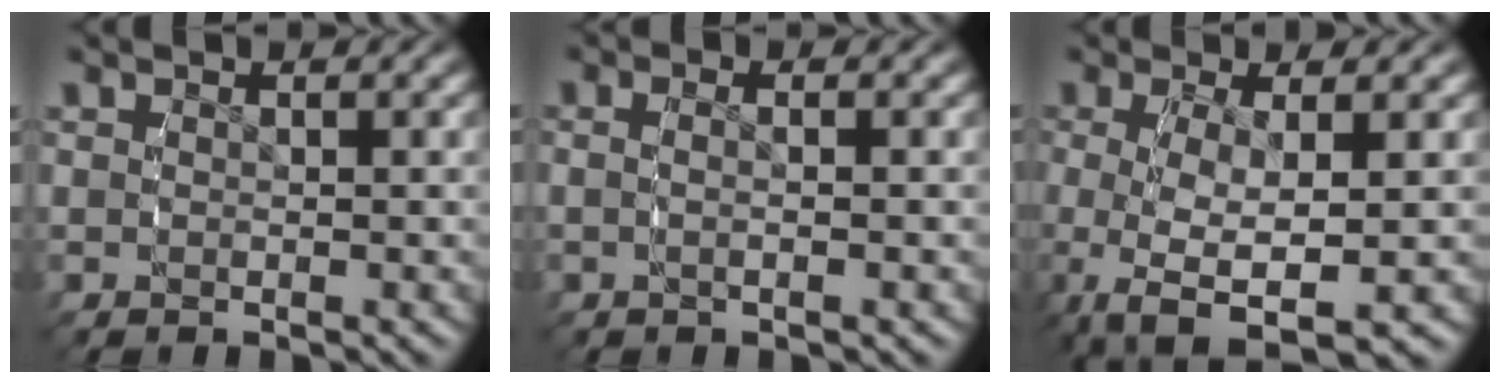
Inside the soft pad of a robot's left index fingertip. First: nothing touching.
{"total": 1.6, "force": [-0.4, -0.1, 1.5], "torque": [-0.033, -0.004, -0.006]}
{"total": 8.4, "force": [-3.7, 4.5, 6.0], "torque": [-0.160, -0.059, -0.026]}